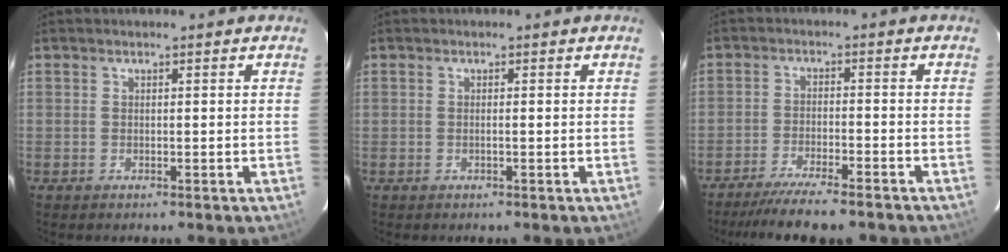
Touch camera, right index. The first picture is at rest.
{"total": 0.6, "force": [-0.1, -0.1, 0.5], "torque": [-0.010, 0.003, -0.003]}
{"total": 11.4, "force": [-9.8, 1.6, 5.5], "torque": [-0.122, -0.024, -0.156]}